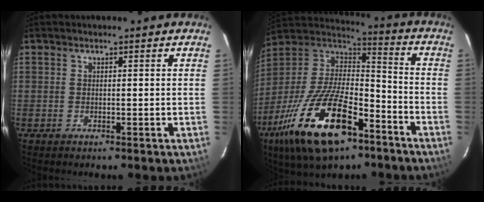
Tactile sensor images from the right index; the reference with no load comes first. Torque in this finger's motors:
{"motor_torque": [2.14, 0.00, 1.05, 0.21]}